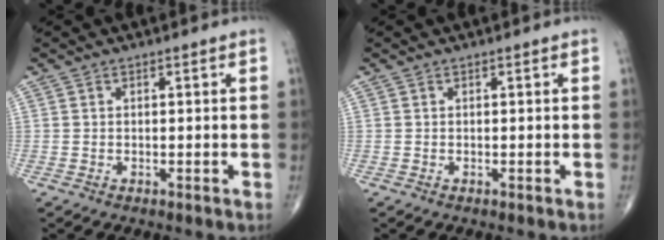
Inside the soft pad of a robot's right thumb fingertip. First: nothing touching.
{"total": 0.0}